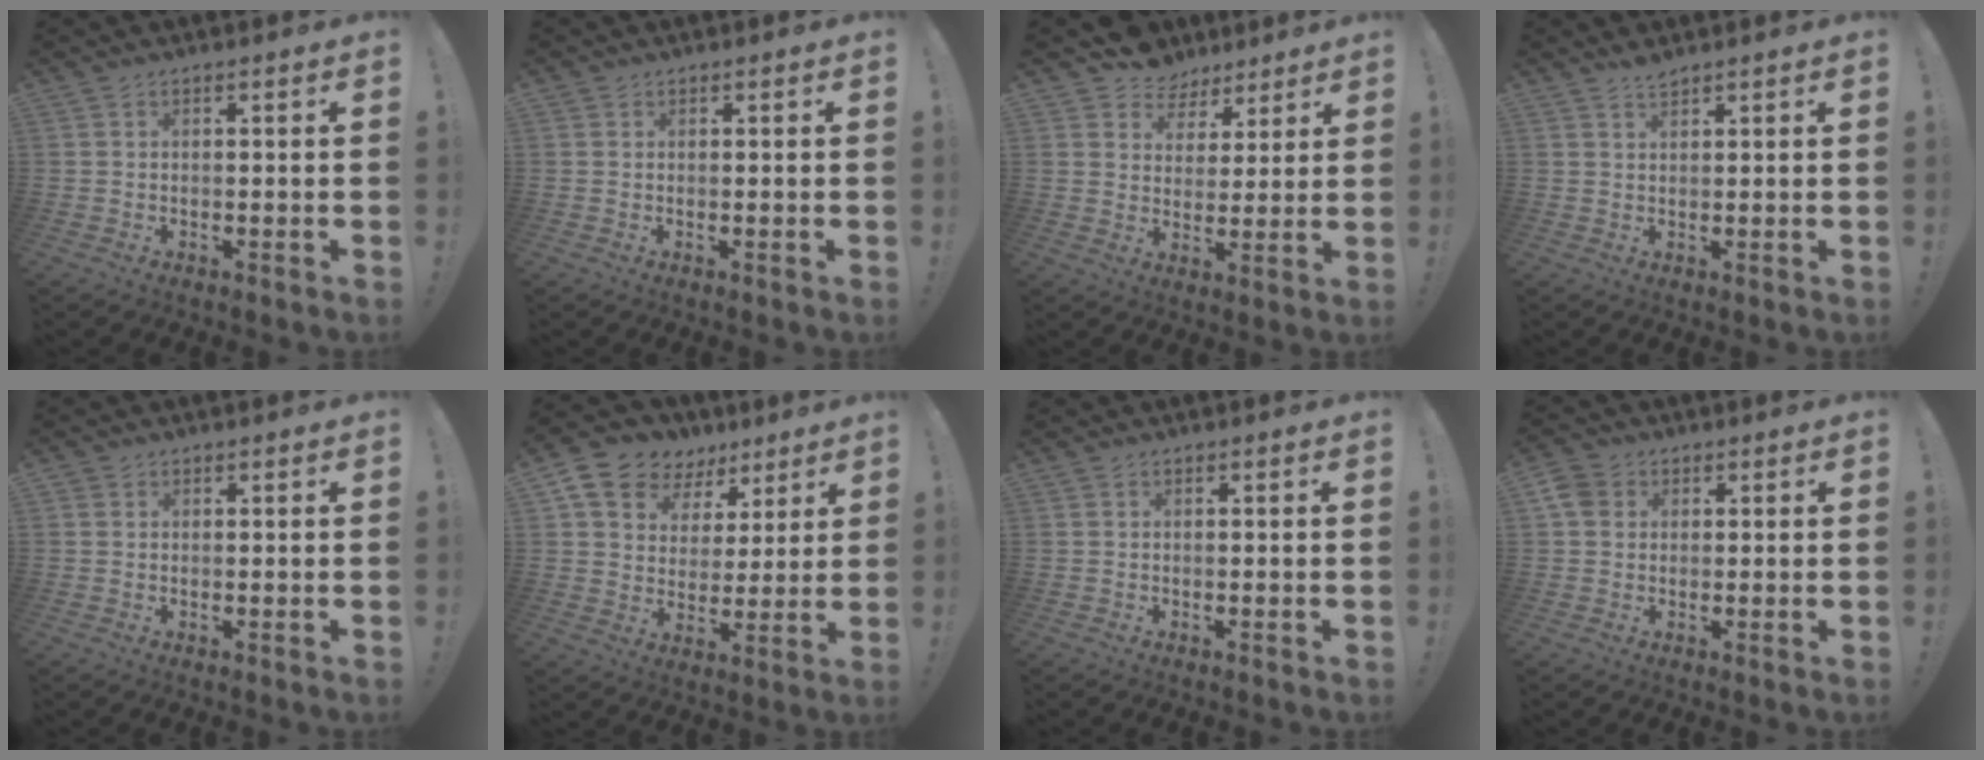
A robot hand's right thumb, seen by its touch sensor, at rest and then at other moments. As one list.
[{"total": 0.6, "force": [0.4, 0.5, 0.0], "torque": [0.003, -0.001, 0.007]}, {"total": 7.2, "force": [4.7, 5.4, 0.4], "torque": [-0.009, -0.036, 0.094]}, {"total": 2.0, "force": [1.9, 0.4, 0.6], "torque": [-0.008, -0.008, 0.033]}, {"total": 1.0, "force": [0.6, 0.8, 0.2], "torque": [-0.008, 0.003, 0.012]}, {"total": 12.2, "force": [7.6, 8.6, 4.1], "torque": [-0.082, -0.046, 0.149]}, {"total": 0.0}, {"total": 5.0, "force": [1.6, 4.2, 2.2], "torque": [-0.033, 0.005, 0.032]}]